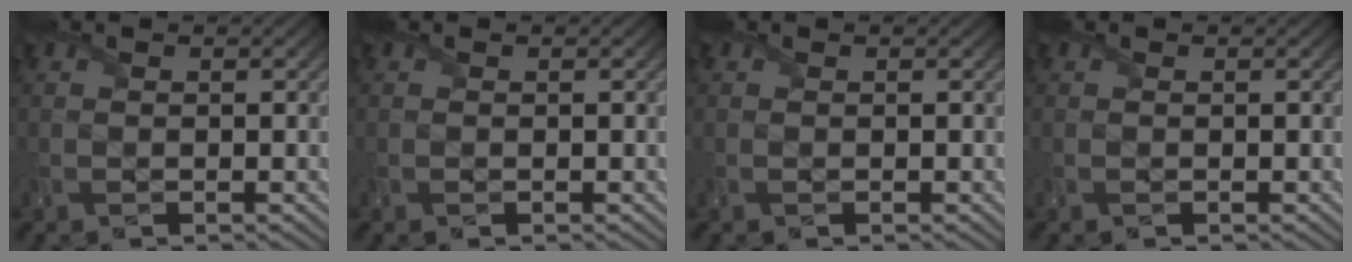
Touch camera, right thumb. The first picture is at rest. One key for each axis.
{"total": 0.0}
{"total": 0.0}
{"total": 0.0}